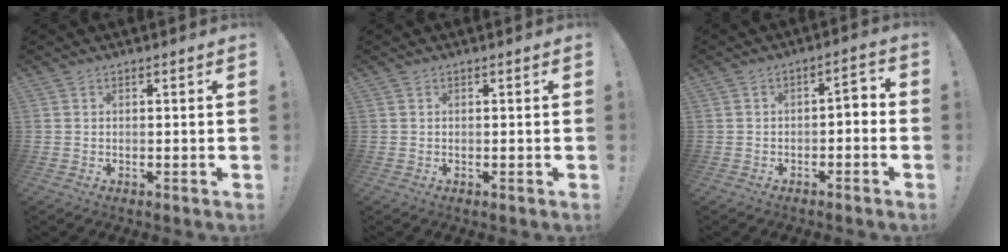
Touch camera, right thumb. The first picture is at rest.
{"total": 0.0}
{"total": 3.8, "force": [-2.1, 1.6, 2.8], "torque": [-0.046, 0.011, -0.042]}